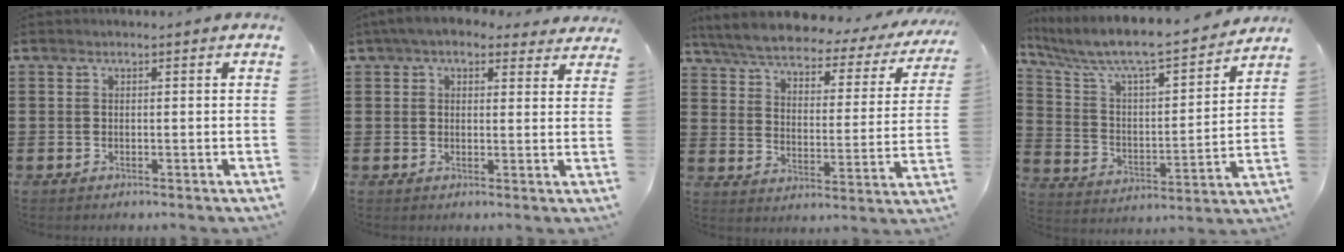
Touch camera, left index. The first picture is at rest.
{"total": 4.7, "force": [3.8, 1.8, 2.2], "torque": [-0.056, -0.001, 0.070]}
{"total": 5.6, "force": [5.0, 1.0, 2.1], "torque": [-0.067, -0.030, 0.083]}
{"total": 7.3, "force": [6.4, 0.9, 3.4], "torque": [-0.097, -0.054, 0.100]}